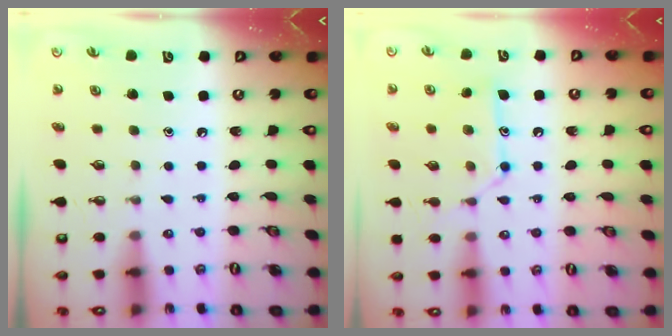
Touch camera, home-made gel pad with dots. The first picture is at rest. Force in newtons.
{"total": 12.9, "press": 12.9, "slide": 0.7}